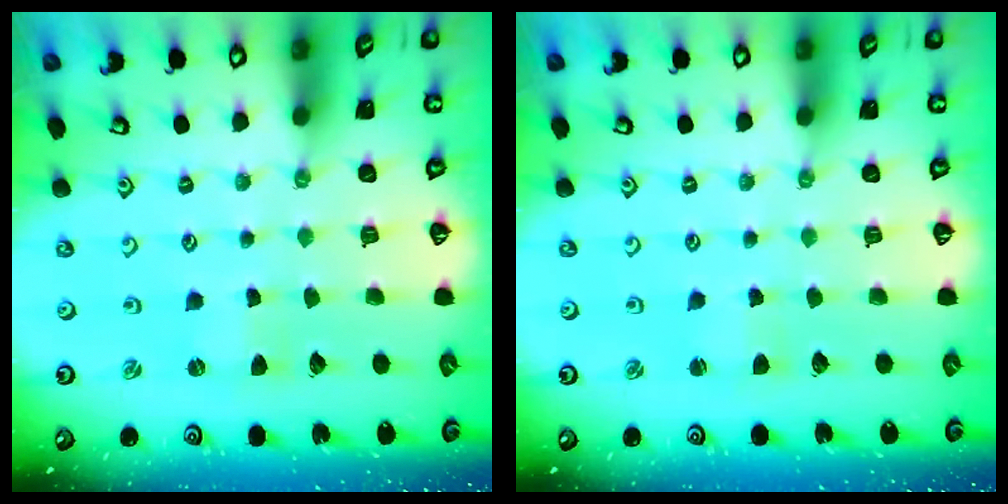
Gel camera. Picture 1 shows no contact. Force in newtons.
{"total": 1.7, "press": 1.7, "slide": 0.2}